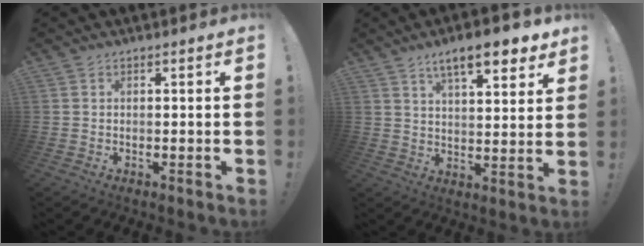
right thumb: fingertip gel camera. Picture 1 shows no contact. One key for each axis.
{"total": 11.6, "fx": 7.4, "fy": 3.2, "fz": 8.3, "tx": -0.122, "ty": -0.039, "tz": 0.121}